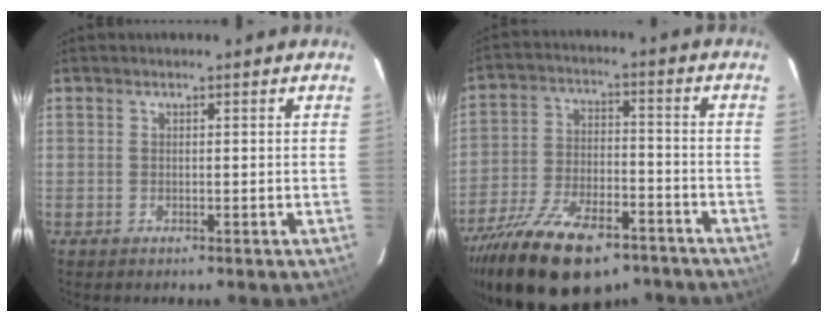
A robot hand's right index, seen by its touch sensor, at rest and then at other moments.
{"total": 21.1, "force": [-14.5, 9.5, 12.0], "torque": [-0.239, -0.025, -0.229]}